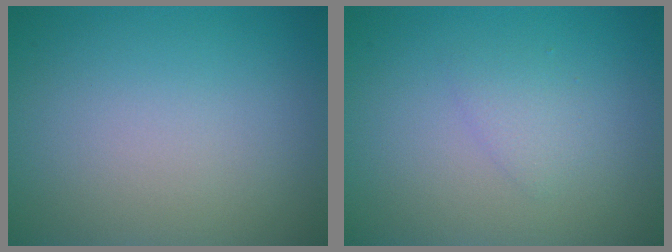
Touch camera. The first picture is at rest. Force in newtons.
{"total": 1.3, "press": 1.3, "slide": 0.1}